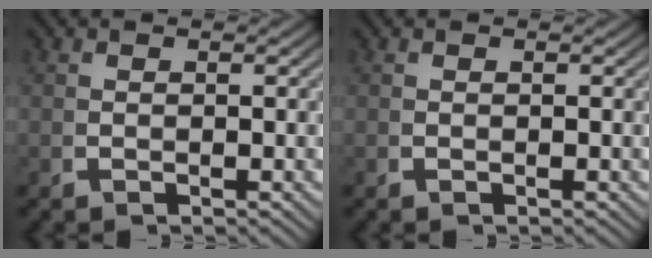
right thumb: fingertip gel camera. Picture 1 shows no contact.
{"total": 0.0}